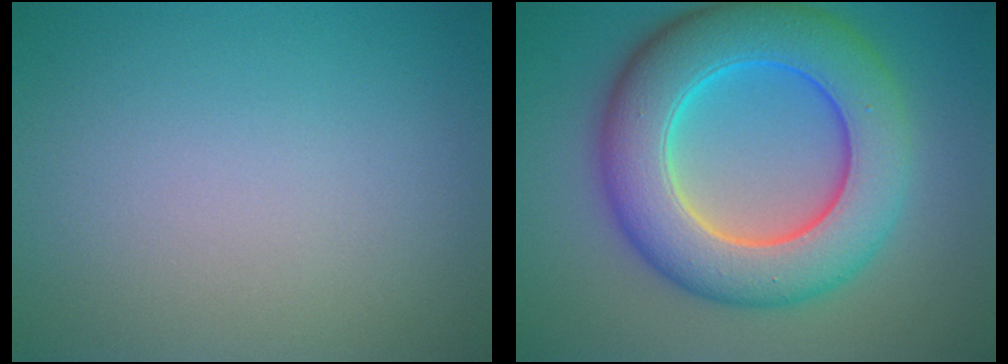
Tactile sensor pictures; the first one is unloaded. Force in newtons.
{"total": 10.8, "press": 10.7, "slide": 0.4}